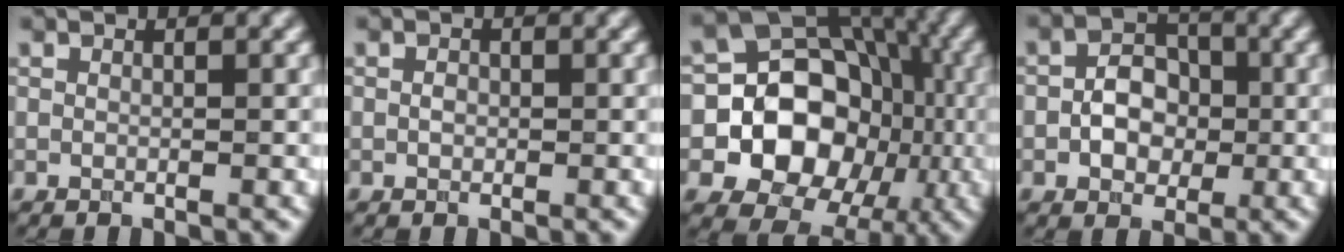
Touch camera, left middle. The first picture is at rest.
{"total": 0.8, "force": [-0.1, 0.6, 0.5], "torque": [-0.009, -0.001, -0.002]}
{"total": 14.3, "force": [-2.4, 12.2, 7.1], "torque": [-0.087, 0.002, -0.068]}
{"total": 3.9, "force": [-0.7, 2.9, 2.5], "torque": [-0.035, 0.005, -0.017]}